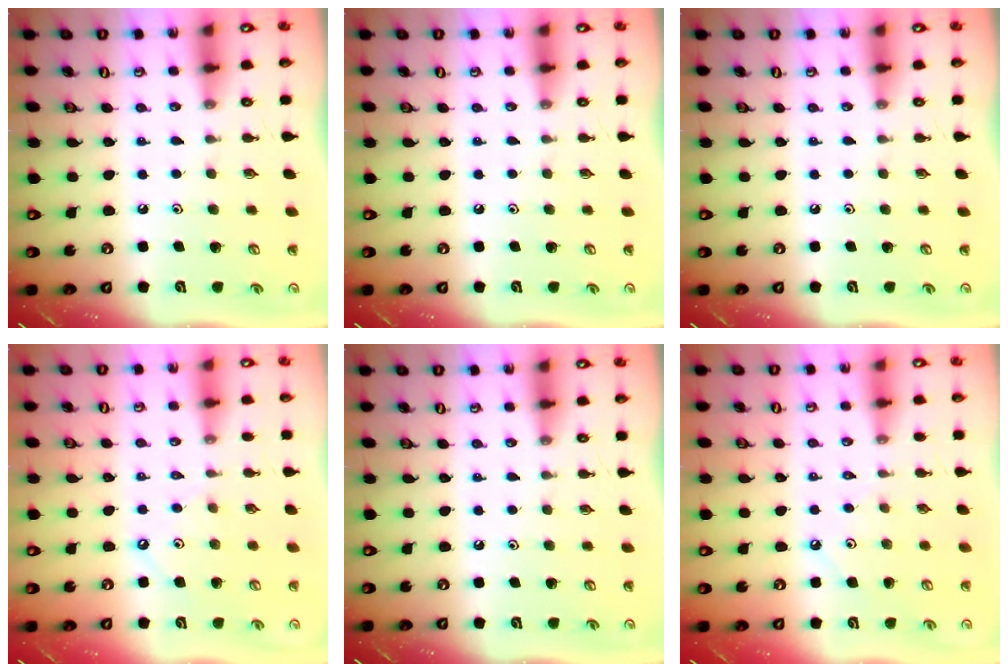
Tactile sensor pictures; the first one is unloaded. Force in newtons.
{"total": 0.0}
{"total": 0.0}
{"total": 2.5, "press": 2.5, "slide": 0.5}
{"total": 0.0}
{"total": 2.2, "press": 2.2, "slide": 0.3}